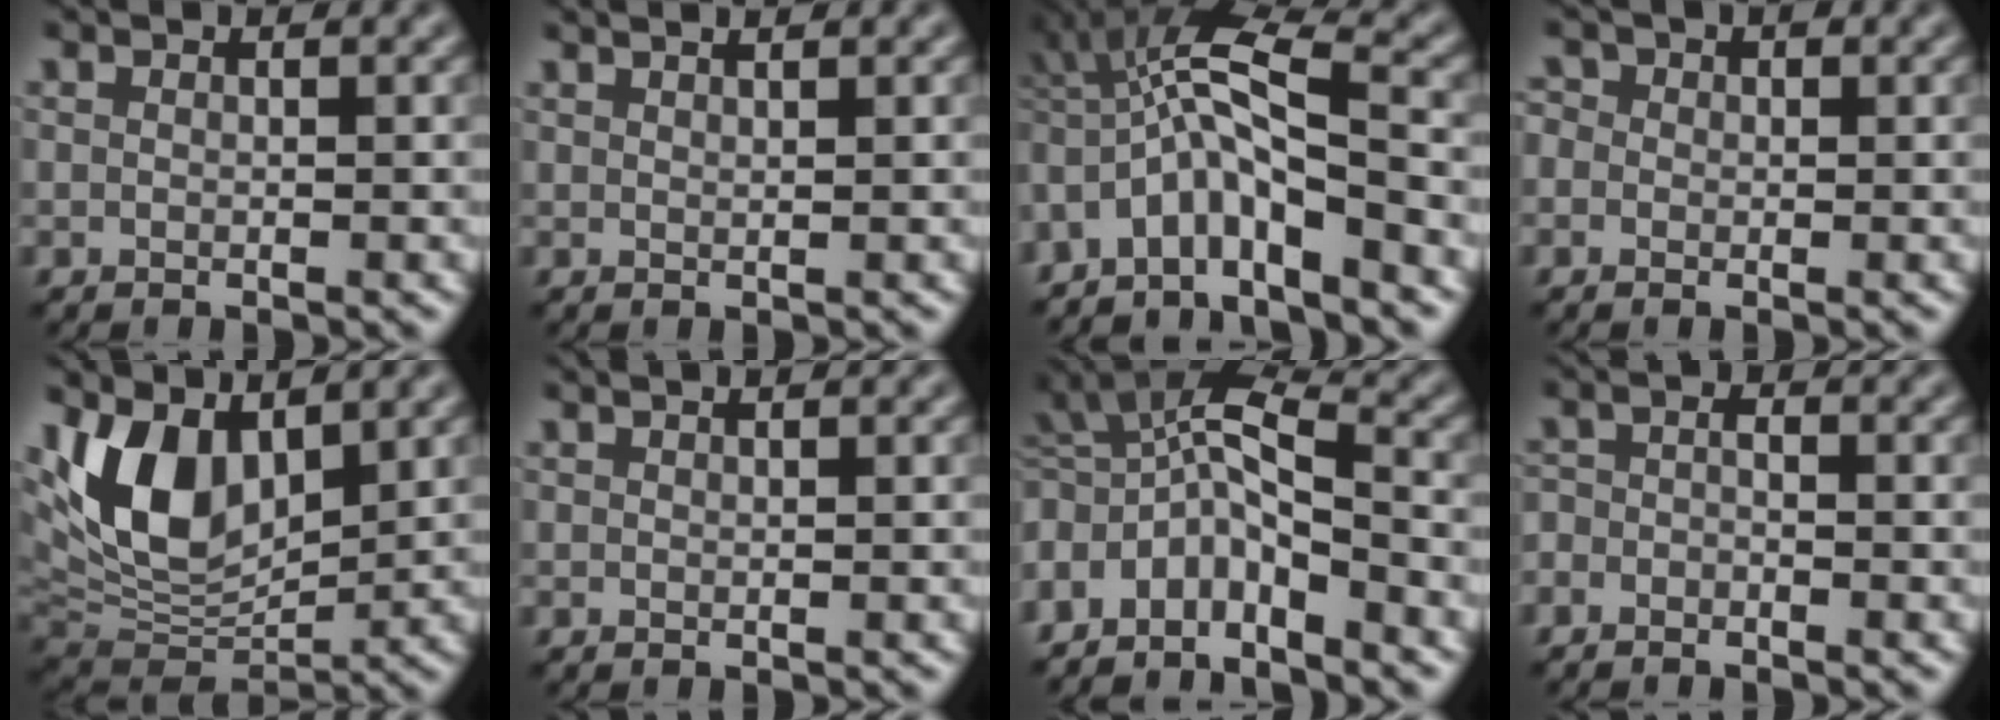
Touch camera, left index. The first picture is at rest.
{"total": 2.3, "force": [1.5, 0.9, 1.4], "torque": [0.004, 0.015, -0.005]}
{"total": 6.8, "force": [-3.1, 2.0, 5.8], "torque": [-0.107, 0.016, -0.069]}
{"total": 1.7, "force": [0.3, 1.6, 0.6], "torque": [-0.007, 0.012, -0.015]}
{"total": 8.2, "force": [3.1, 4.6, 5.9], "torque": [-0.125, -0.010, 0.061]}
{"total": 0.9, "force": [0.6, 0.3, 0.5], "torque": [0.001, 0.002, 0.001]}
{"total": 6.6, "force": [-3.8, 2.5, 4.8], "torque": [-0.099, 0.009, -0.082]}
{"total": 1.5, "force": [-1.3, 0.6, 0.3], "torque": [-0.003, 0.001, -0.023]}